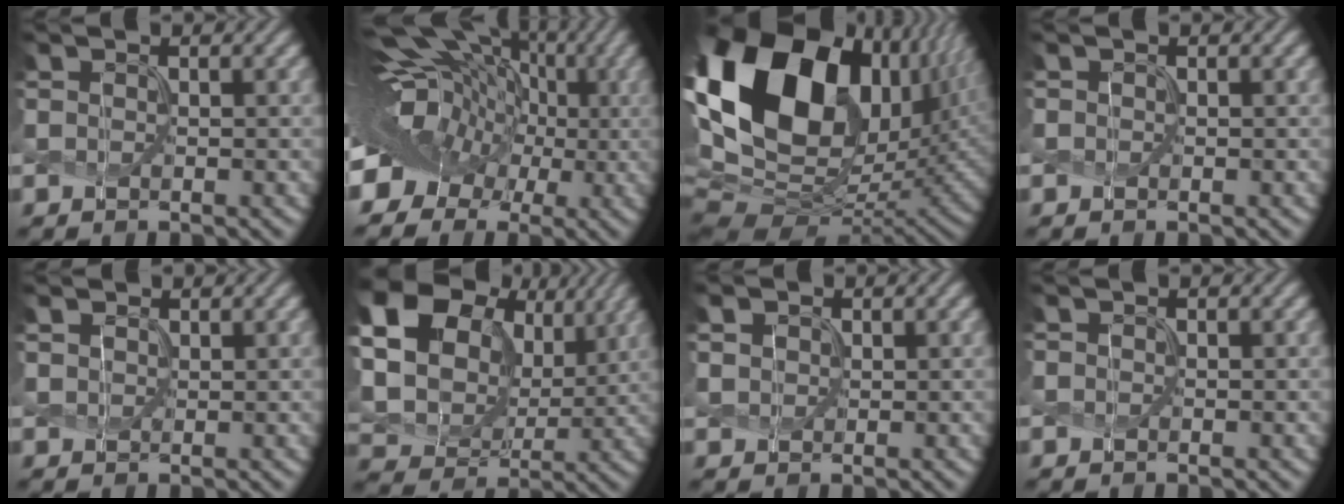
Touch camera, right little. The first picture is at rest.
{"total": 11.3, "force": [-0.1, 9.1, 6.7], "torque": [-0.115, 0.015, -0.013]}
{"total": 22.6, "force": [7.5, 14.2, 15.9], "torque": [-0.340, 0.046, 0.124]}
{"total": 0.0}
{"total": 1.4, "force": [1.2, 0.7, 0.2], "torque": [-0.009, 0.003, 0.025]}
{"total": 21.0, "force": [9.0, 16.3, 9.6], "torque": [-0.253, 0.028, 0.167]}
{"total": 1.7, "force": [1.0, 1.2, 0.6], "torque": [-0.016, 0.004, 0.017]}
{"total": 0.0}